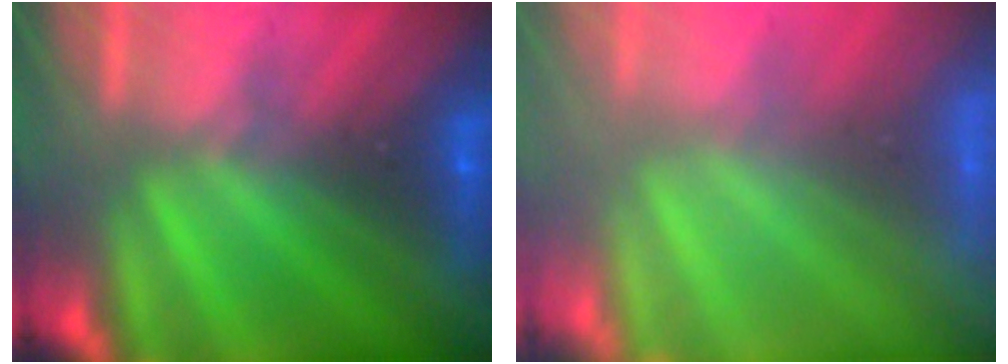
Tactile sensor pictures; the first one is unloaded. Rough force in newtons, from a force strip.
{"total": 9.3}